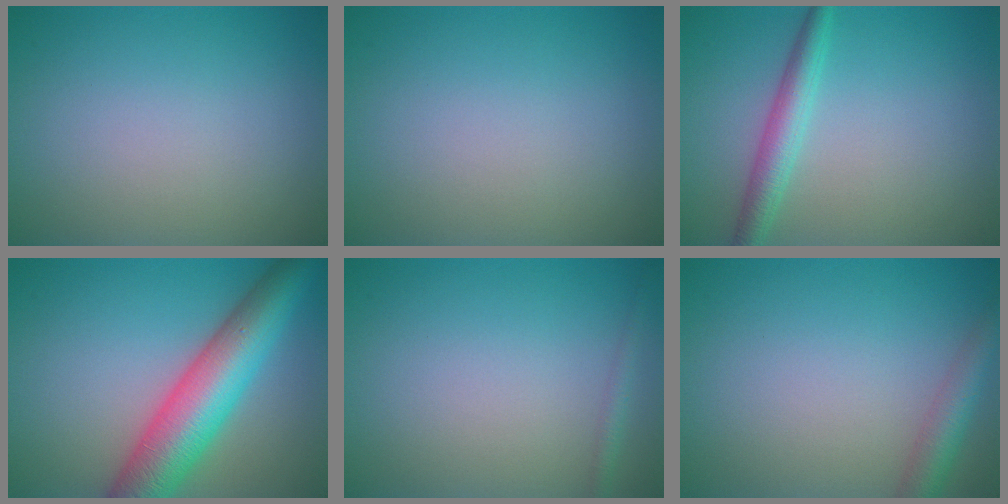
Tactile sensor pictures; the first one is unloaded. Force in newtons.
{"total": 0.0}
{"total": 2.9, "press": 2.9, "slide": 0.0}
{"total": 9.3, "press": 9.3, "slide": 0.3}
{"total": 1.1, "press": 1.1, "slide": 0.1}
{"total": 3.0, "press": 3.0, "slide": 0.2}